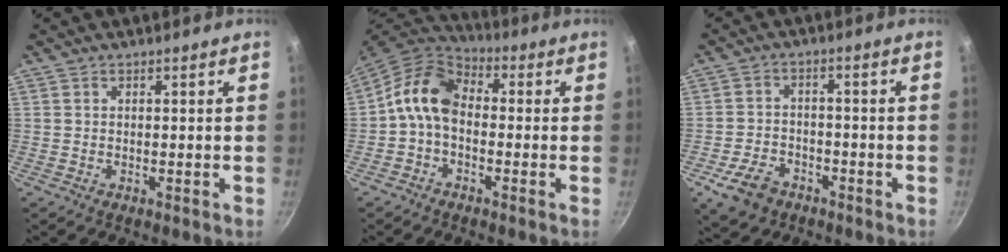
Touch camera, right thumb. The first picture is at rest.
{"total": 10.4, "force": [-0.8, 7.2, 7.5], "torque": [-0.127, 0.040, -0.038]}
{"total": 7.7, "force": [-4.3, 5.2, 3.7], "torque": [-0.060, 0.030, -0.073]}